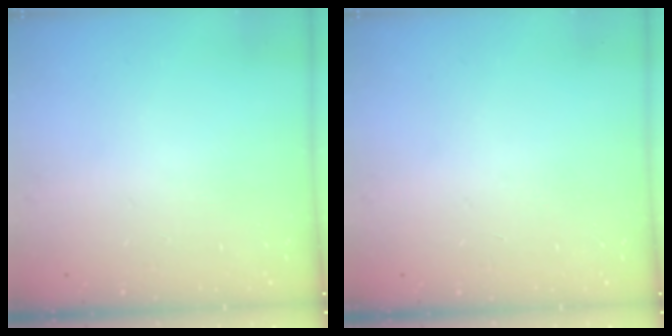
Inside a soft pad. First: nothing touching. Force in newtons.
{"total": 0.0}